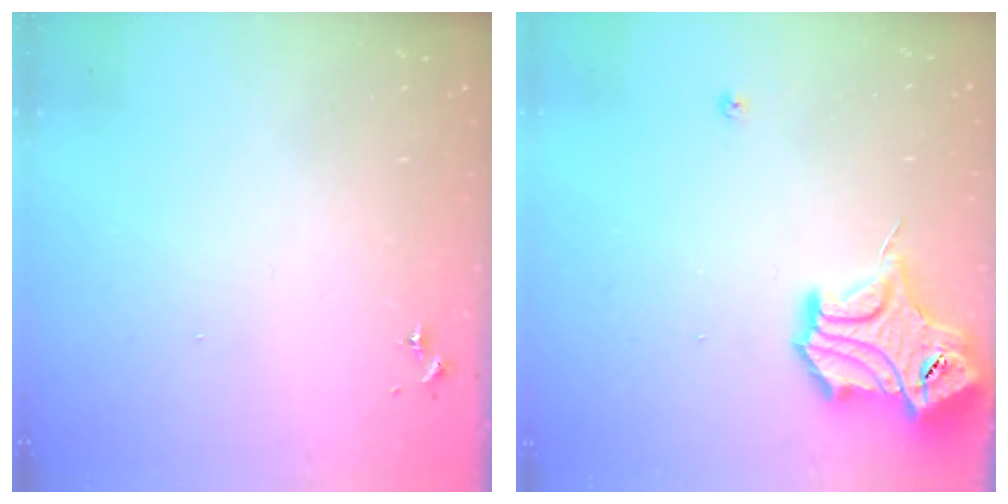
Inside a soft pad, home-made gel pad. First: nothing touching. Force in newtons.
{"total": 18.1, "press": 17.9, "slide": 2.0}